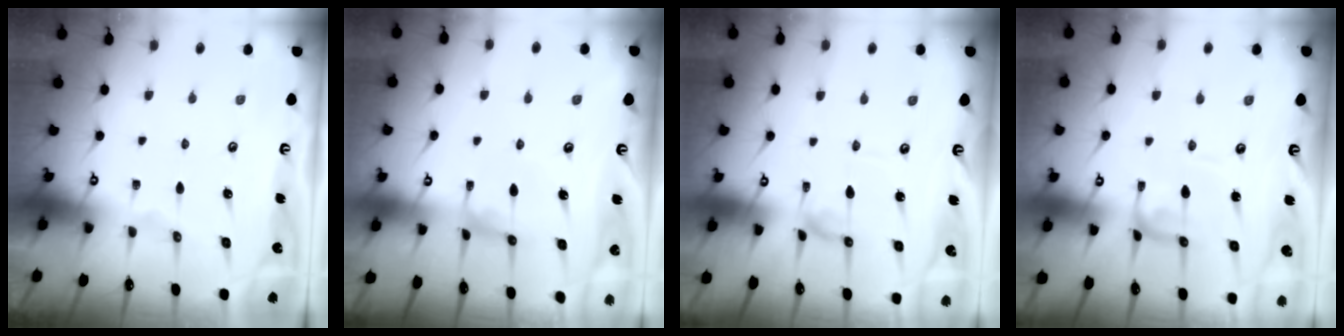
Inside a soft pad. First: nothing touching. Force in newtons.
{"total": 1.5, "press": 1.3, "slide": 0.8}
{"total": 0.0}
{"total": 2.1, "press": 2.1, "slide": 0.0}